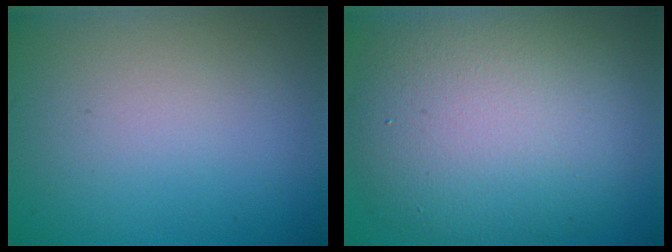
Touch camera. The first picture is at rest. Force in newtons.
{"total": 11.3, "press": 11.3, "slide": 0.7}